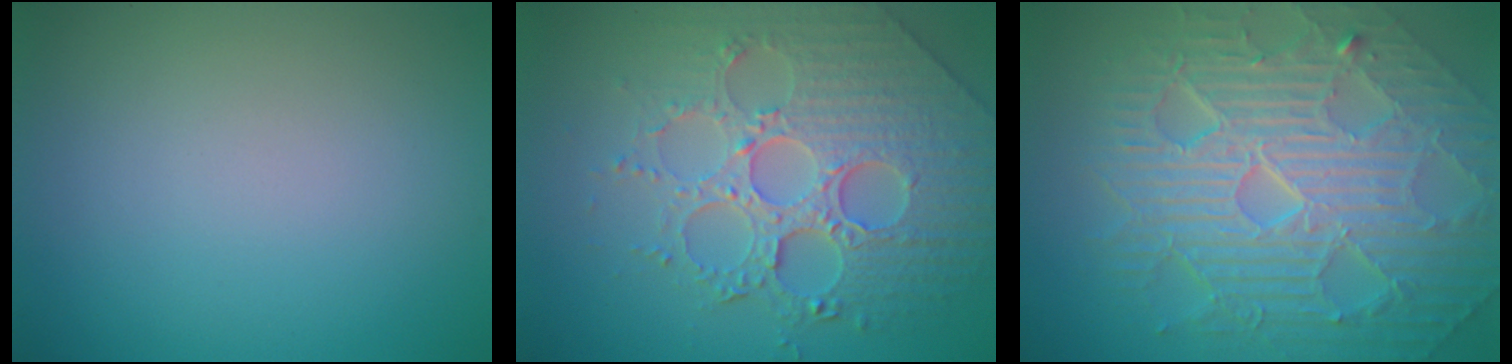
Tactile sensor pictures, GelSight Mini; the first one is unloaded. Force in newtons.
{"total": 8.1, "press": 6.0, "slide": 5.4}
{"total": 11.1, "press": 7.2, "slide": 8.5}